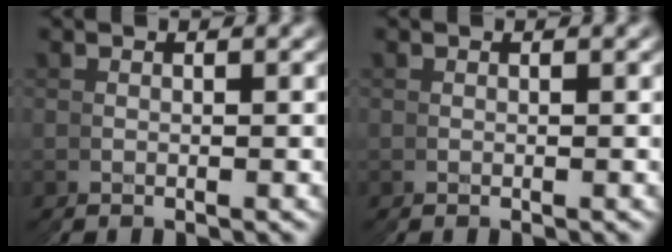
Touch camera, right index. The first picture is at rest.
{"total": 0.0}